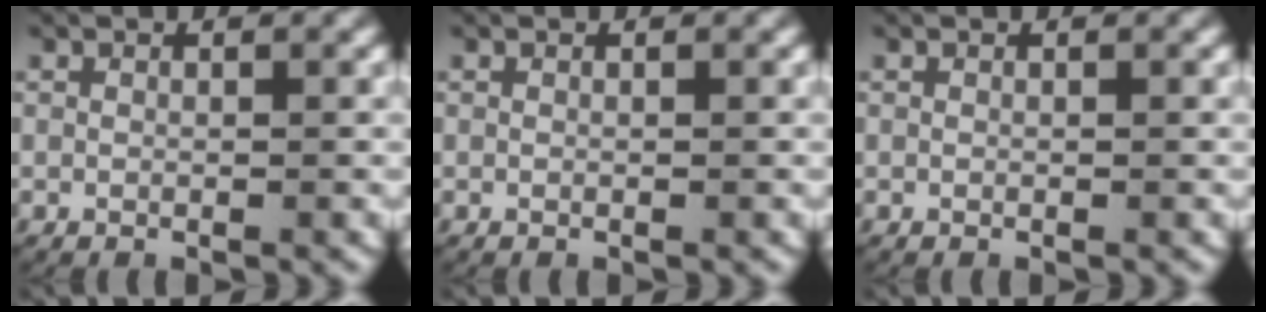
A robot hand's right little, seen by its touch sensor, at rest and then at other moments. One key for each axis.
{"total": 0.0}
{"total": 0.0}